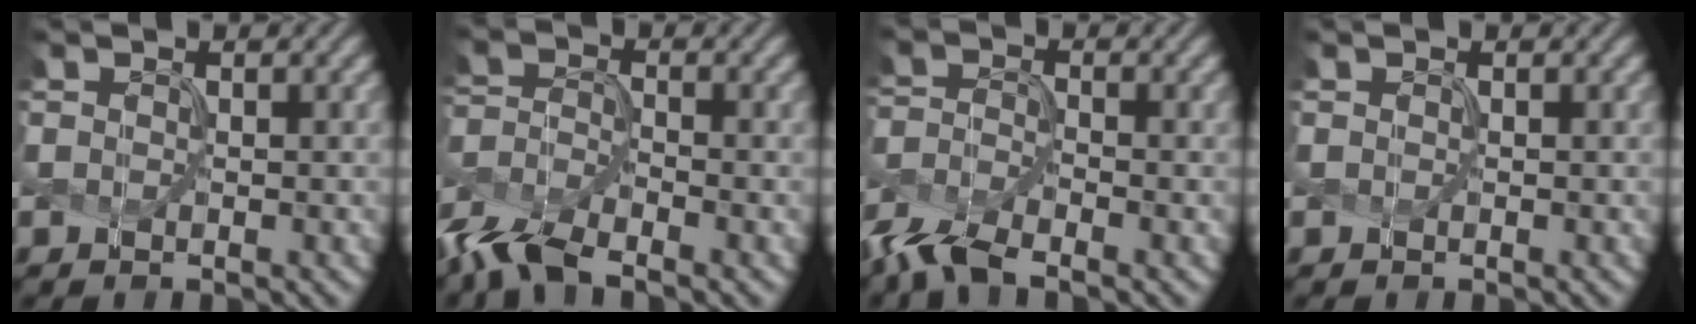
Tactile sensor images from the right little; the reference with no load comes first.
{"total": 5.3, "force": [-4.4, 1.3, 2.7], "torque": [-0.065, -0.008, -0.088]}
{"total": 4.2, "force": [-3.6, 1.0, 2.1], "torque": [-0.054, -0.009, -0.075]}
{"total": 0.0}